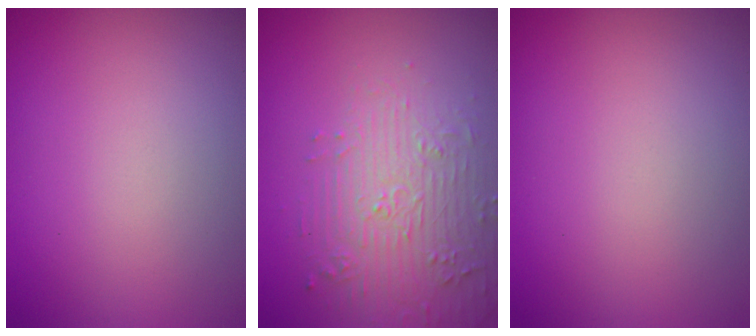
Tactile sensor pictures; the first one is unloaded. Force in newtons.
{"total": 4.7, "press": 4.6, "slide": 1.0}
{"total": 0.0}